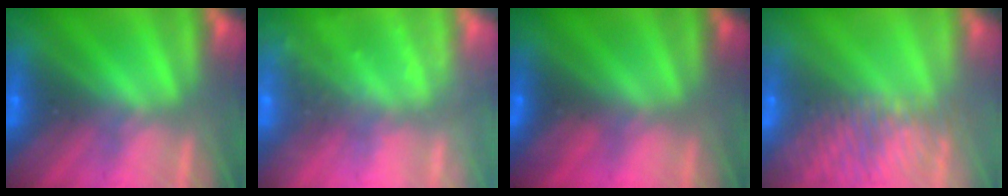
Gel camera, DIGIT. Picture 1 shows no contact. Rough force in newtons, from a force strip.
{"total": 2.2}
{"total": 4.4}
{"total": 8.6}